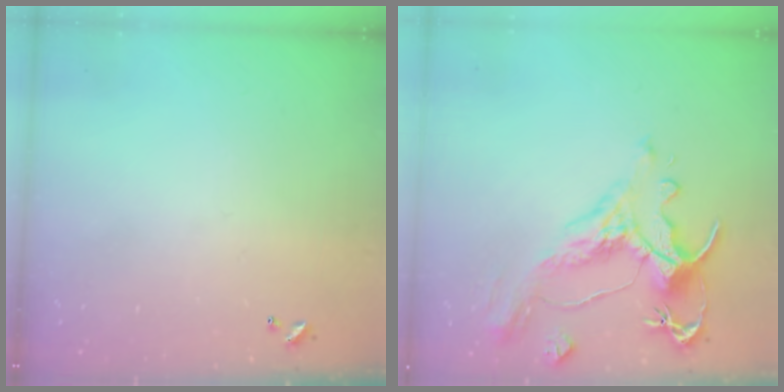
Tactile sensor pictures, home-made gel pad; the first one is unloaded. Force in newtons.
{"total": 1.6, "press": 0.7, "slide": 1.4}